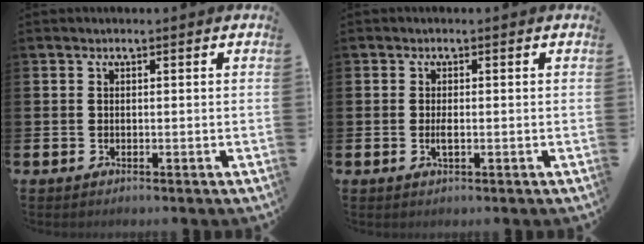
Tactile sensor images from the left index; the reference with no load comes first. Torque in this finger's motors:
{"motor_torque": [0.40, 0.02, 0.01, 0.01]}